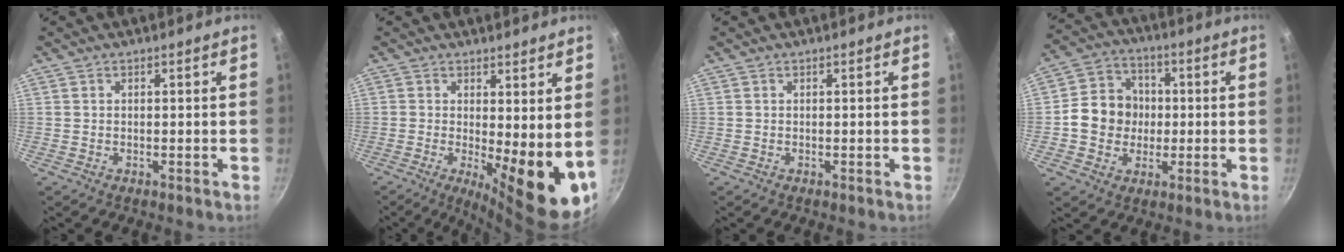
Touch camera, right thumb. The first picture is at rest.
{"total": 12.4, "force": [-0.2, 3.8, 11.8], "torque": [-0.135, -0.021, 0.006]}
{"total": 0.0}
{"total": 11.0, "force": [-0.4, 9.8, 5.1], "torque": [-0.054, 0.019, -0.022]}